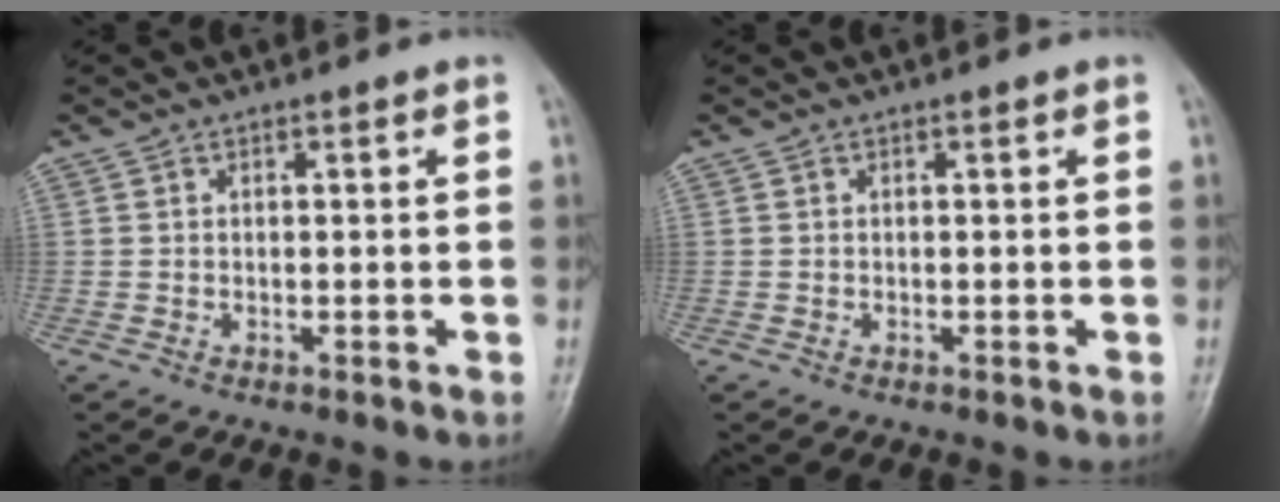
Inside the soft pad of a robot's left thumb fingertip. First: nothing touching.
{"total": 0.0}